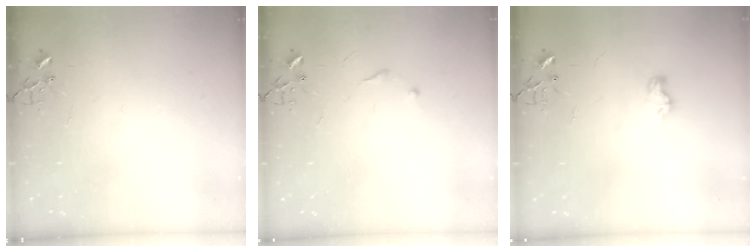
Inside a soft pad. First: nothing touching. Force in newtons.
{"total": 6.0, "press": 6.0, "slide": 0.6}
{"total": 6.4, "press": 6.4, "slide": 0.3}